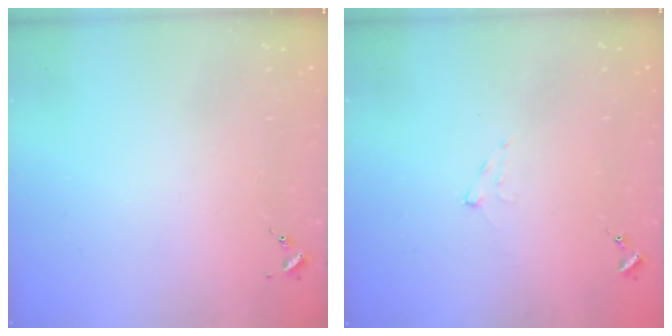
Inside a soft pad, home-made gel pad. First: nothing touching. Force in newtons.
{"total": 6.0, "press": 6.0, "slide": 0.6}